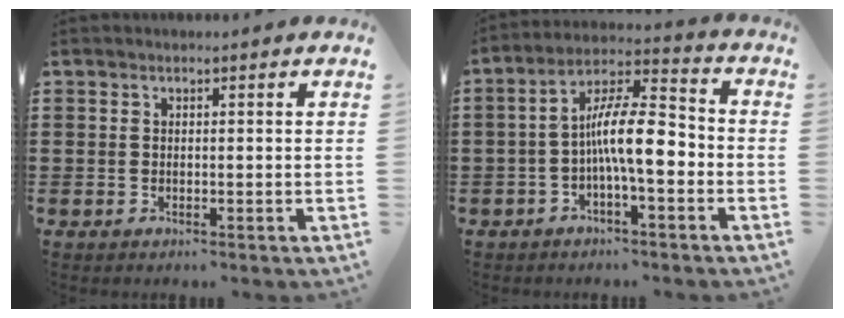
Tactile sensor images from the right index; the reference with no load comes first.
{"total": 10.4, "force": [-2.2, 2.8, 9.8], "torque": [-0.188, 0.002, -0.040]}